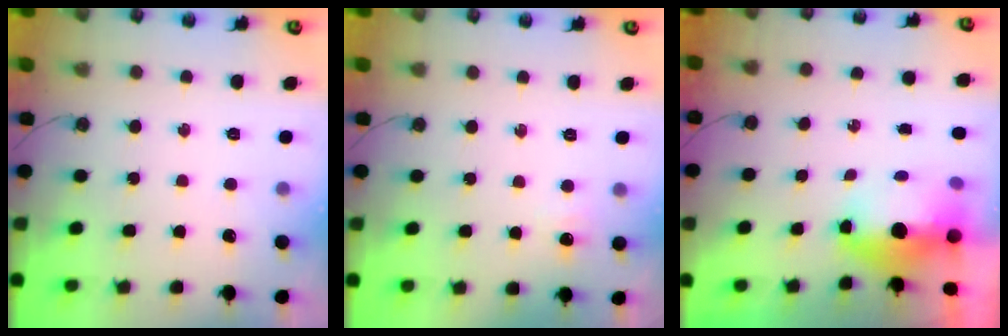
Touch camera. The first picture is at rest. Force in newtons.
{"total": 4.6, "press": 4.5, "slide": 1.0}
{"total": 11.4, "press": 8.2, "slide": 7.9}